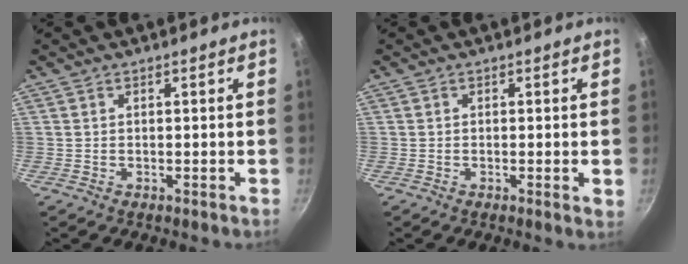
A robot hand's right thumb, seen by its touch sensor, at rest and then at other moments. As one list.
[{"total": 1.3, "force": [-0.2, 0.2, 1.3], "torque": [-0.019, -0.003, -0.006]}]